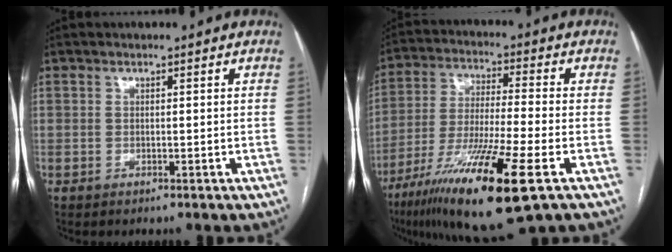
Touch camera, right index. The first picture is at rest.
{"total": 18.0, "force": [-9.2, 0.6, 15.5], "torque": [-0.292, -0.046, -0.163]}